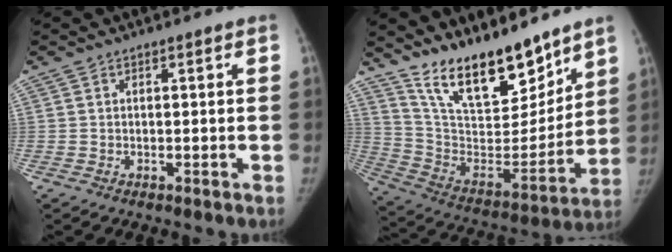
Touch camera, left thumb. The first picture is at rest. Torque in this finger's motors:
{"motor_torque": [0.49, 0.43, 1.42, -1.35, 0.33]}